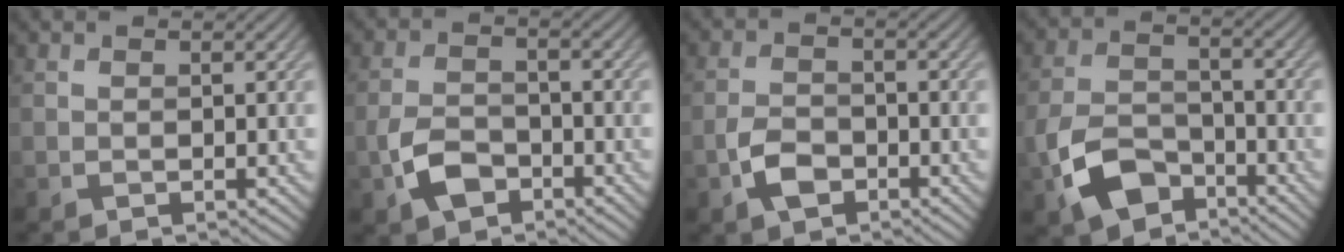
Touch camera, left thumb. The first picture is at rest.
{"total": 5.0, "force": [-2.8, 3.0, 2.9], "torque": [-0.069, -0.004, -0.063]}
{"total": 4.0, "force": [-2.3, 2.4, 2.3], "torque": [-0.052, -0.002, -0.052]}
{"total": 8.0, "force": [-4.5, 4.7, 4.7], "torque": [-0.117, -0.008, -0.094]}